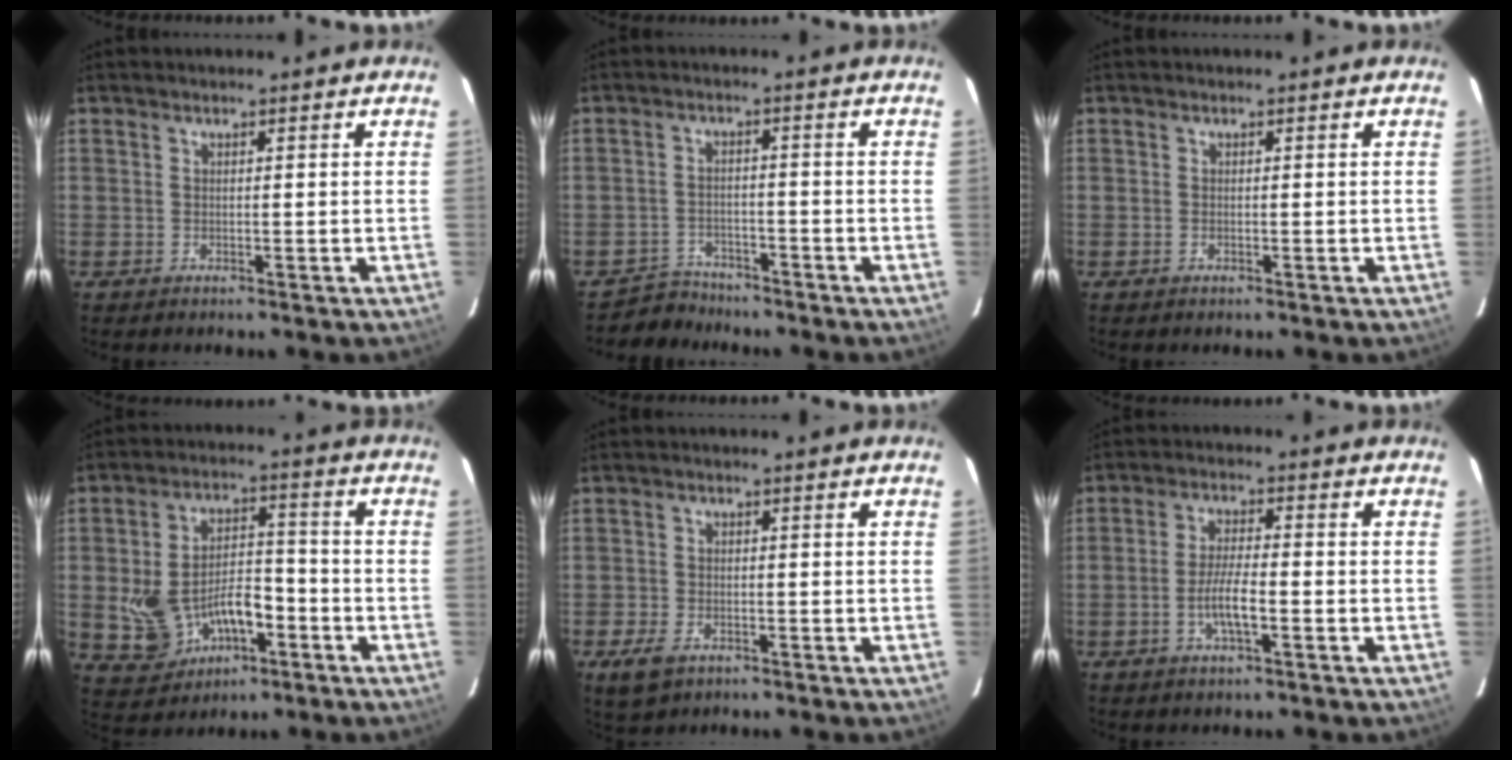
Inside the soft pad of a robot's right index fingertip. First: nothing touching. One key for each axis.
{"total": 4.3, "fx": -3.8, "fy": 2.1, "fz": -0.6, "tx": -0.002, "ty": 0.013, "tz": -0.067}
{"total": 0.0}
{"total": 13.0, "fx": -4.5, "fy": 8.1, "fz": 9.2, "tx": -0.198, "ty": 0.003, "tz": -0.055}
{"total": 5.1, "fx": -2.9, "fy": 3.1, "fz": 2.8, "tx": -0.073, "ty": -0.010, "tz": -0.052}
{"total": 5.5, "fx": -2.2, "fy": 1.0, "fz": 4.9, "tx": -0.098, "ty": -0.001, "tz": -0.041}